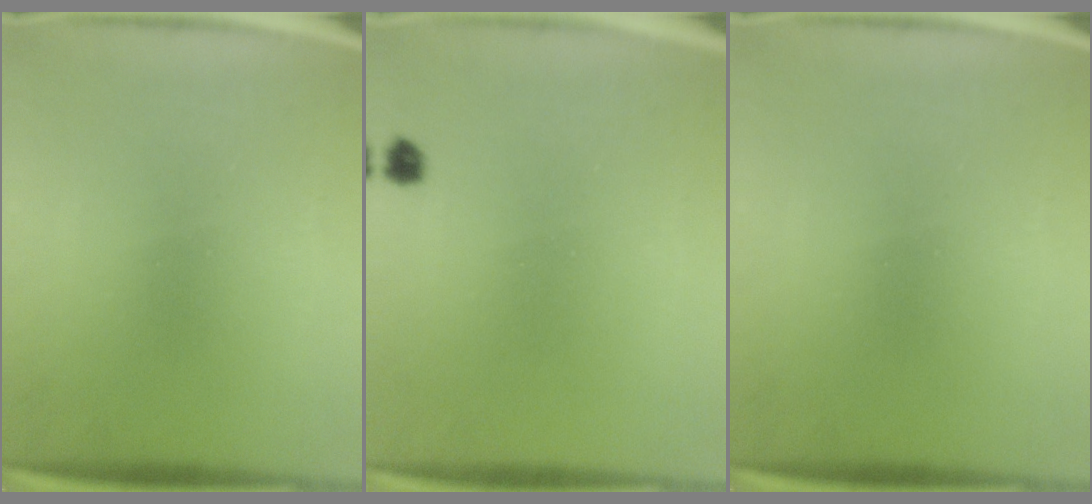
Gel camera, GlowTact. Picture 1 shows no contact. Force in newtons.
{"total": 1.4}
{"total": 0.0}